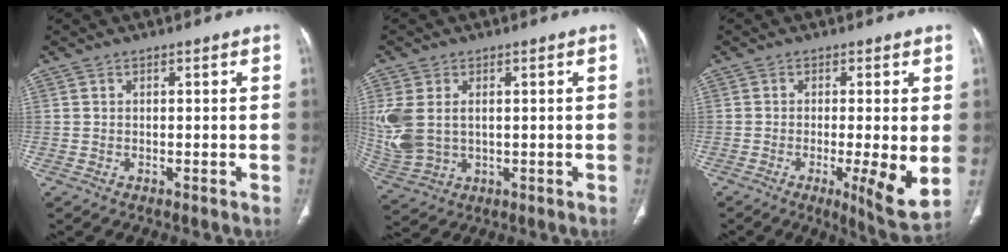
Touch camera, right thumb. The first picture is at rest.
{"total": 11.3, "force": [1.3, 7.6, 8.2], "torque": [-0.206, -0.003, 0.042]}
{"total": 9.1, "force": [-1.5, 1.3, 8.9], "torque": [-0.139, -0.027, -0.024]}